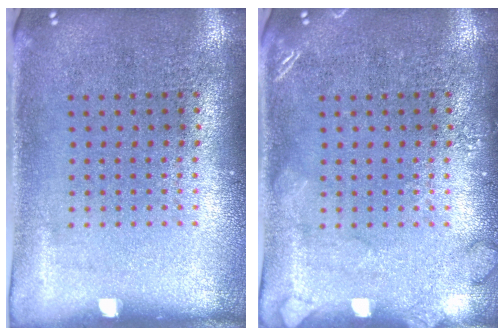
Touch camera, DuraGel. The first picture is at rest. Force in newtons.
{"total": 1.7, "press": 1.6, "slide": 0.3}